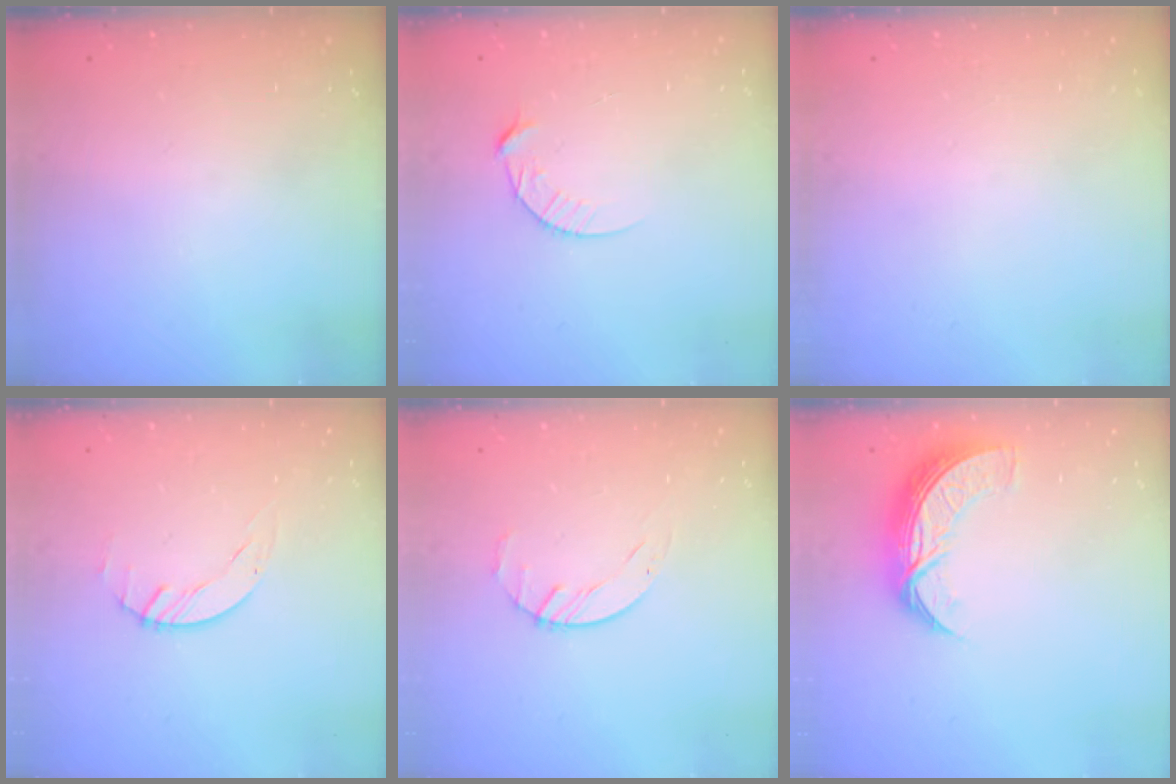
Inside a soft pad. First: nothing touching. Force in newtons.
{"total": 6.6, "press": 6.6, "slide": 0.7}
{"total": 0.0}
{"total": 1.7, "press": 1.7, "slide": 0.1}
{"total": 2.1, "press": 2.1, "slide": 0.3}
{"total": 8.8, "press": 8.7, "slide": 1.0}